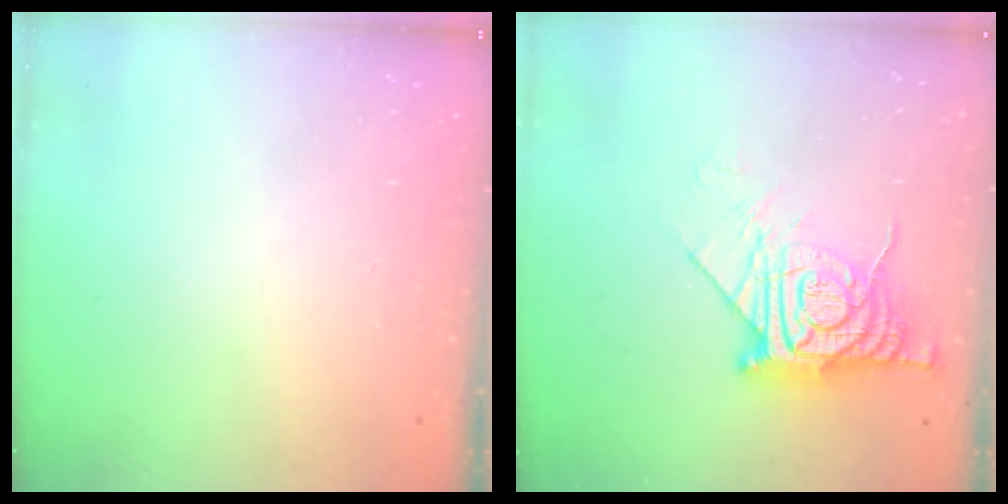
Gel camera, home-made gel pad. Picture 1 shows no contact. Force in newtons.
{"total": 14.3, "press": 14.2, "slide": 1.6}